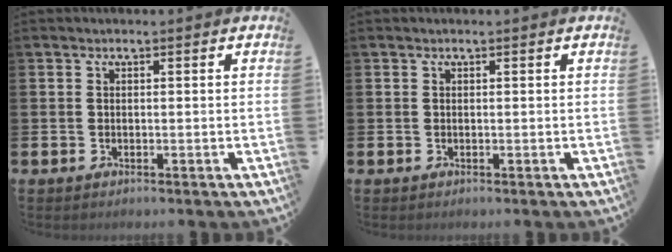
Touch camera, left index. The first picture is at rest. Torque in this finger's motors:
{"motor_torque": [-0.13, -0.12, 0.02, 0.01]}